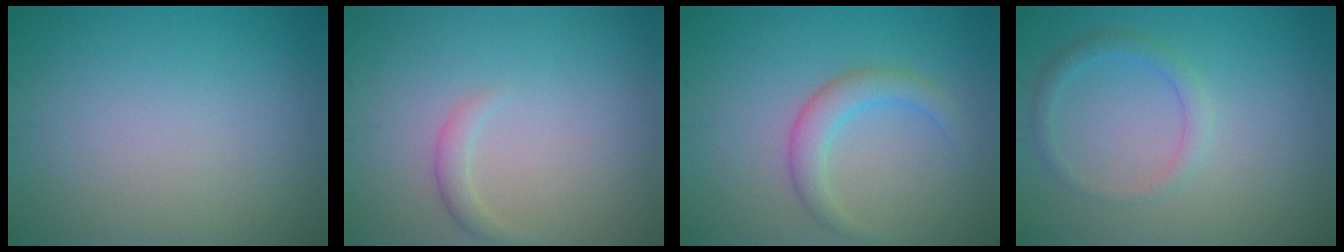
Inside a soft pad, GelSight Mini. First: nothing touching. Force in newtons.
{"total": 1.2, "press": 1.2, "slide": 0.0}
{"total": 2.8, "press": 2.8, "slide": 0.2}
{"total": 1.8, "press": 1.8, "slide": 0.1}